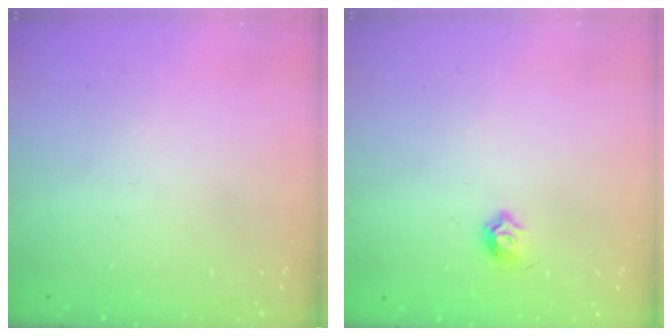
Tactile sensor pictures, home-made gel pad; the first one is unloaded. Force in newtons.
{"total": 5.7, "press": 5.6, "slide": 1.0}